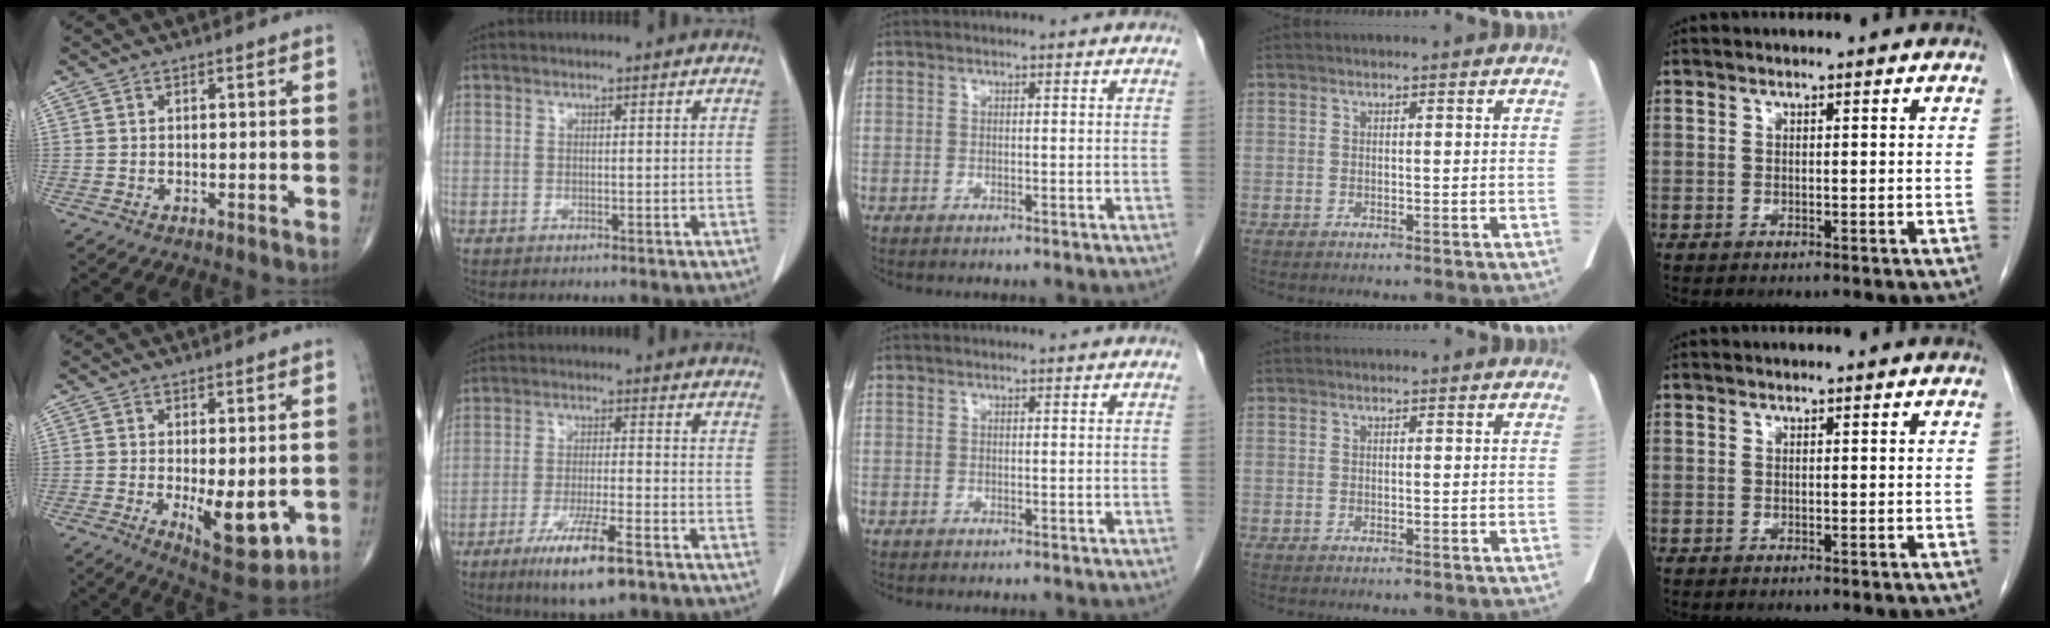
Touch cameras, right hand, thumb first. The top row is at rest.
{"thumb": {"total": 9.6, "force": [-1.9, 3.8, 8.6], "torque": [-0.106, -0.022, -0.016]}, "index": {"total": 9.9, "force": [-6.1, 1.0, 7.8], "torque": [-0.142, -0.022, -0.100]}}